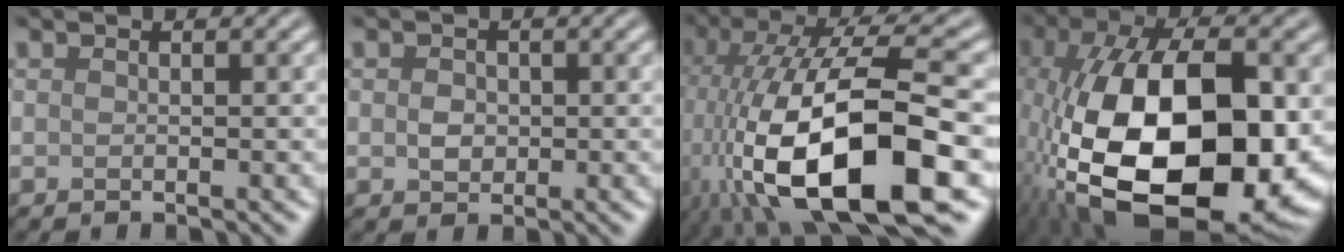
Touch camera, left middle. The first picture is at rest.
{"total": 1.5, "force": [0.0, 1.3, 0.8], "torque": [-0.015, 0.000, -0.001]}
{"total": 15.9, "force": [-4.2, 5.8, 14.2], "torque": [-0.254, 0.001, -0.073]}
{"total": 19.0, "force": [-4.4, 9.7, 15.7], "torque": [-0.306, -0.021, -0.062]}